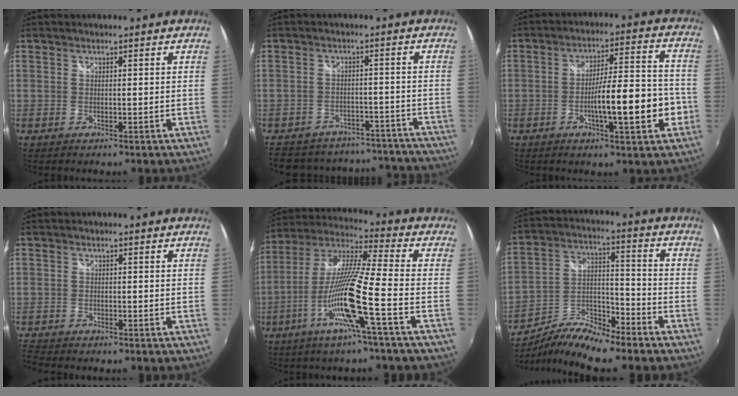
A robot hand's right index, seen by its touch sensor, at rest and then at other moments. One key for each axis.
{"total": 19.9, "fx": -17.3, "fy": 8.3, "fz": 5.3, "tx": -0.118, "ty": 0.055, "tz": -0.206}
{"total": 12.9, "fx": -3.9, "fy": 2.2, "fz": 12.1, "tx": -0.190, "ty": 0.002, "tz": -0.057}
{"total": 3.3, "fx": -3.2, "fy": 0.7, "fz": 0.3, "tx": -0.025, "ty": -0.016, "tz": -0.070}
{"total": 15.8, "fx": -6.8, "fy": -0.7, "fz": 14.3, "tx": -0.263, "ty": -0.023, "tz": -0.134}
{"total": 11.1, "fx": -9.3, "fy": 1.6, "fz": 5.8, "tx": -0.117, "ty": 0.005, "tz": -0.182}